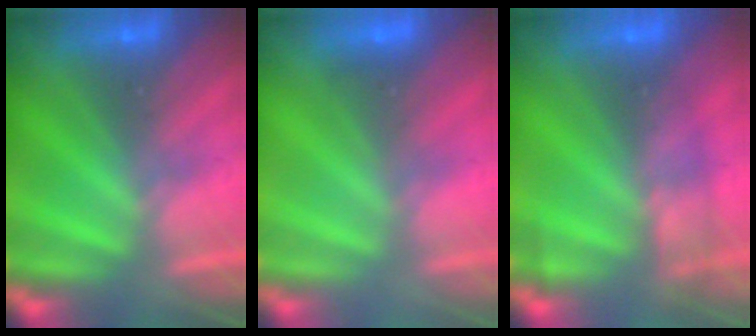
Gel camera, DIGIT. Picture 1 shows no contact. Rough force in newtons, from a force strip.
{"total": 2.0}
{"total": 2.4}